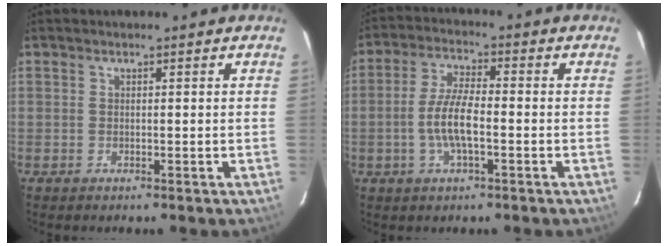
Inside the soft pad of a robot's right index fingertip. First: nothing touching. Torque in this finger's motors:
{"motor_torque": [1.01, -0.48, 0.63, 0.17]}